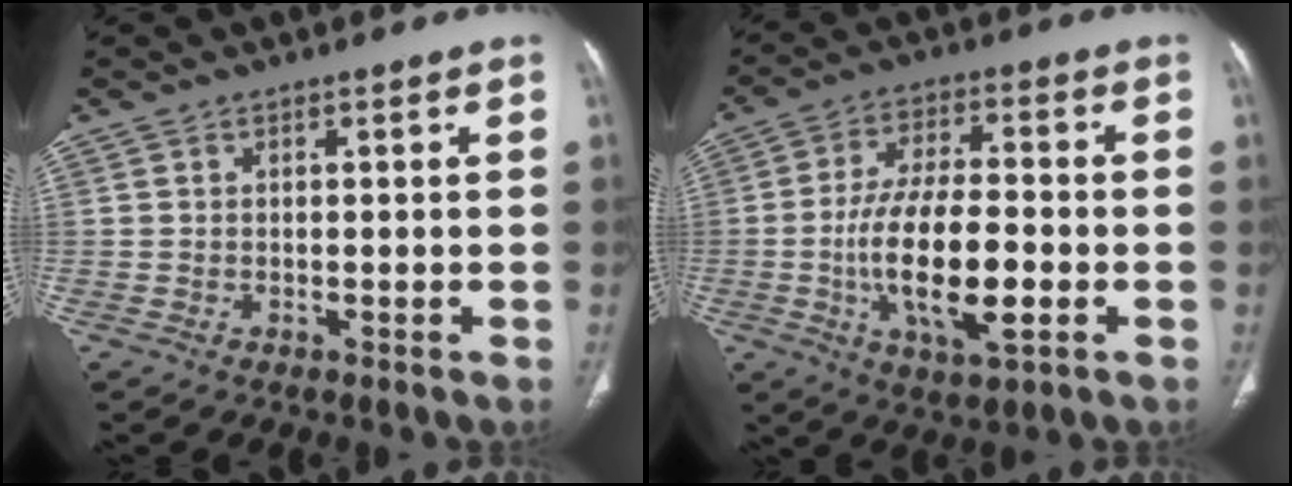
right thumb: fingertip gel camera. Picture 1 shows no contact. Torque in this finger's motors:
{"motor_torque": [2.43, 2.58, 1.46, -1.28, 0.62]}